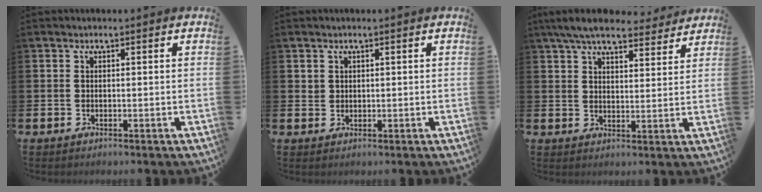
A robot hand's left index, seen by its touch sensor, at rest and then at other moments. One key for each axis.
{"total": 1.3, "fx": 1.0, "fy": 0.7, "fz": 0.1, "tx": 0.006, "ty": 0.000, "tz": 0.018}
{"total": 7.2, "fx": 6.6, "fy": 1.6, "fz": 2.4, "tx": -0.061, "ty": -0.029, "tz": 0.119}